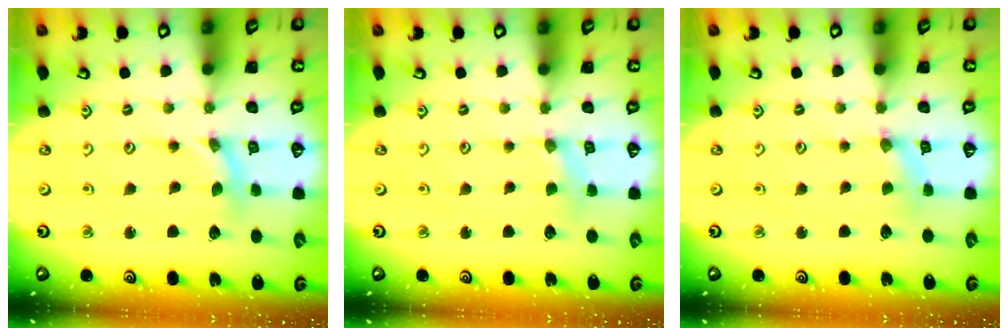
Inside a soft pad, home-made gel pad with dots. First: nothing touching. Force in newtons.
{"total": 2.2, "press": 2.2, "slide": 0.4}
{"total": 1.3, "press": 1.3, "slide": 0.3}